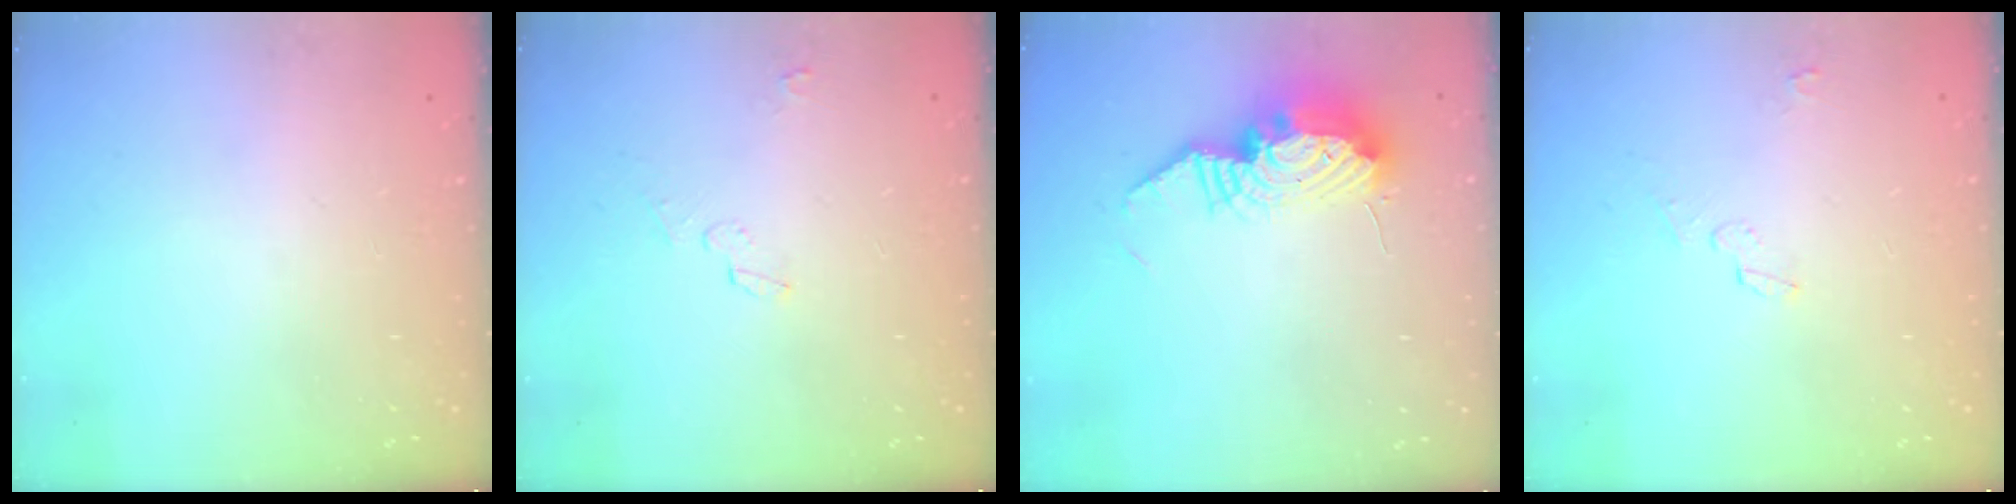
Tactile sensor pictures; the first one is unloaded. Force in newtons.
{"total": 2.6, "press": 2.3, "slide": 1.2}
{"total": 13.1, "press": 13.1, "slide": 1.0}
{"total": 2.6, "press": 2.3, "slide": 1.2}